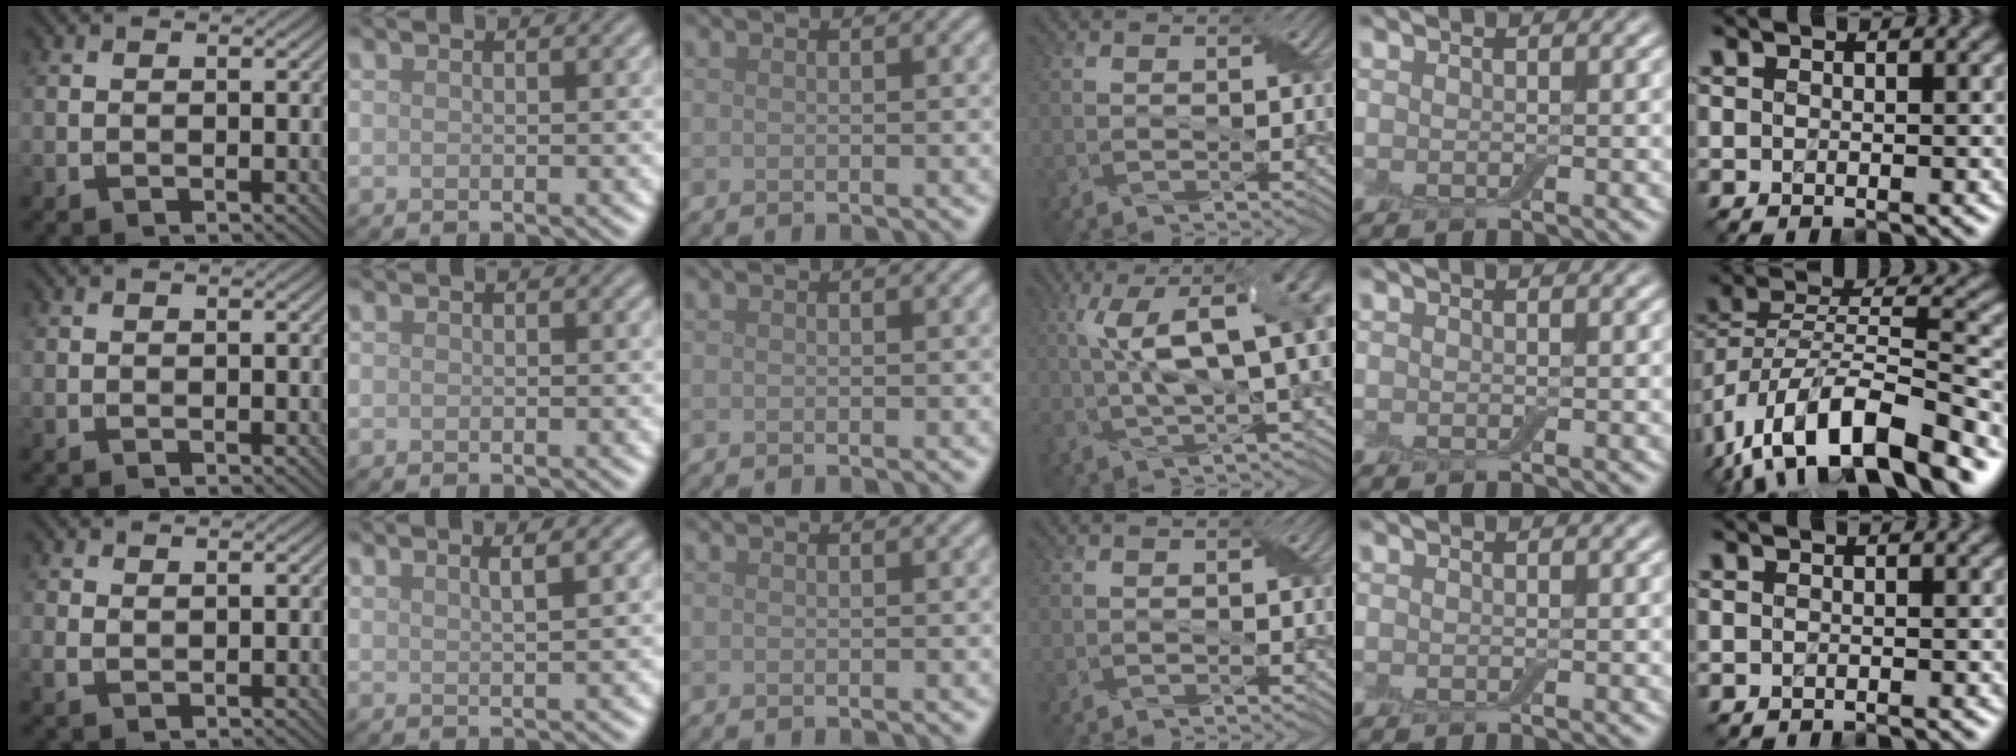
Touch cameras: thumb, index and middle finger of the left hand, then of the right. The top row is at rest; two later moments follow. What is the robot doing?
{"motion": "peel", "object": "aluminum foil"}